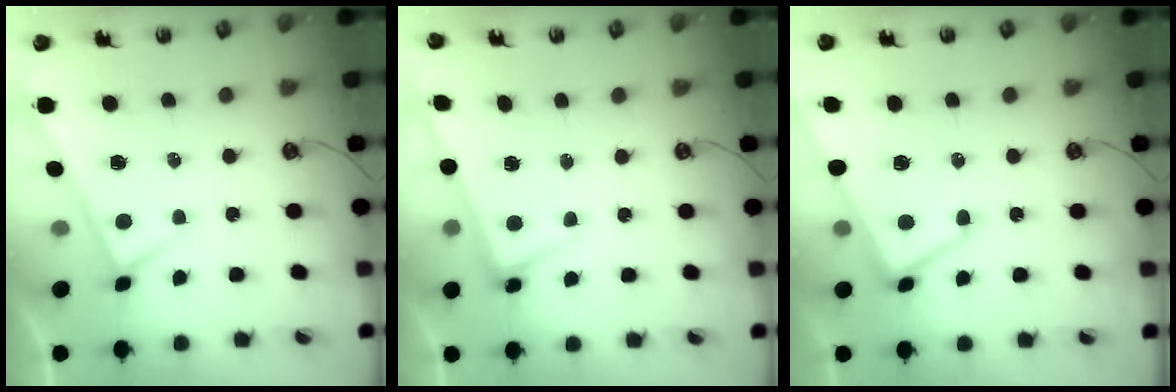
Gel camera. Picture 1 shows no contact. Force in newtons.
{"total": 2.9, "press": 2.9, "slide": 0.4}
{"total": 2.6, "press": 2.5, "slide": 0.8}